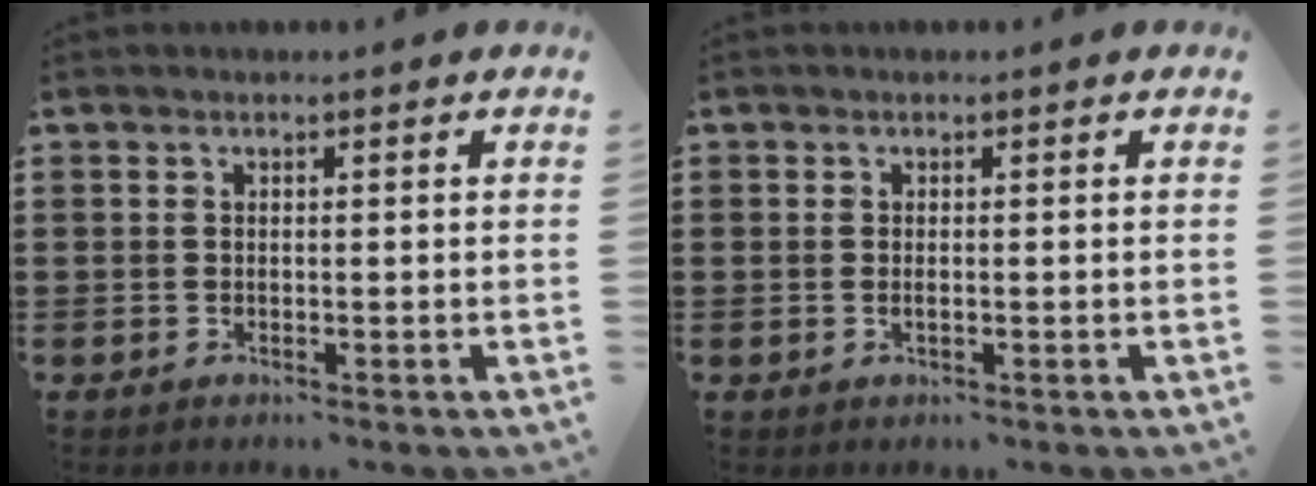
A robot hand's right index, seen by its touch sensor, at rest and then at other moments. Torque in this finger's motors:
{"motor_torque": [0.12, 0.15, 0.00, 0.00]}